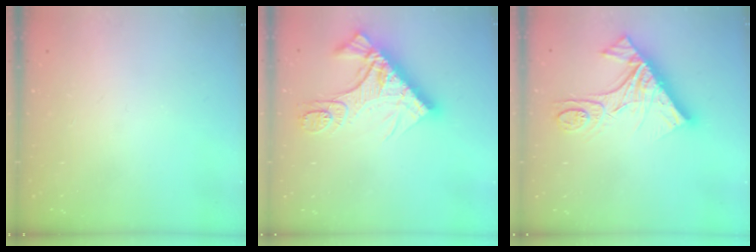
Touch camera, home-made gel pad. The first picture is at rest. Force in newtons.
{"total": 16.2, "press": 16.1, "slide": 1.6}
{"total": 17.9, "press": 17.8, "slide": 2.0}